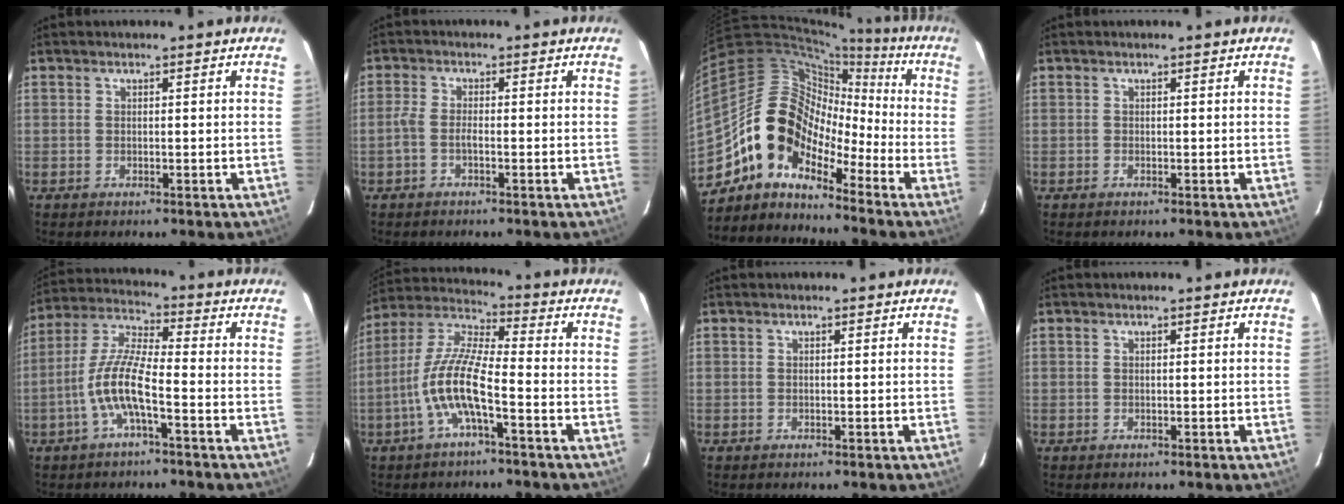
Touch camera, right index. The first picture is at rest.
{"total": 2.2, "force": [-1.2, 0.5, 1.8], "torque": [-0.046, 0.004, -0.028]}
{"total": 11.3, "force": [-7.3, 7.2, 4.9], "torque": [-0.080, 0.035, -0.162]}
{"total": 0.0}
{"total": 9.3, "force": [-3.7, 1.6, 8.4], "torque": [-0.187, 0.006, -0.073]}
{"total": 10.9, "force": [-4.2, 2.1, 9.8], "torque": [-0.212, 0.004, -0.086]}
{"total": 0.0}
{"total": 0.0}